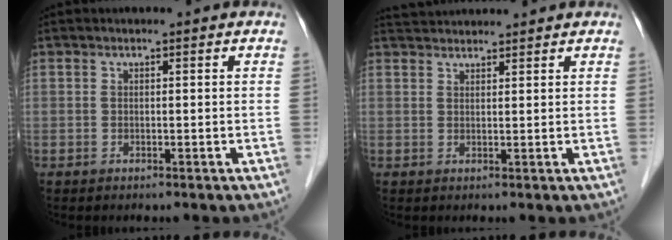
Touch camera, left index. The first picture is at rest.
{"total": 4.5, "force": [4.4, 0.4, 0.7], "torque": [-0.016, 0.038, 0.075]}